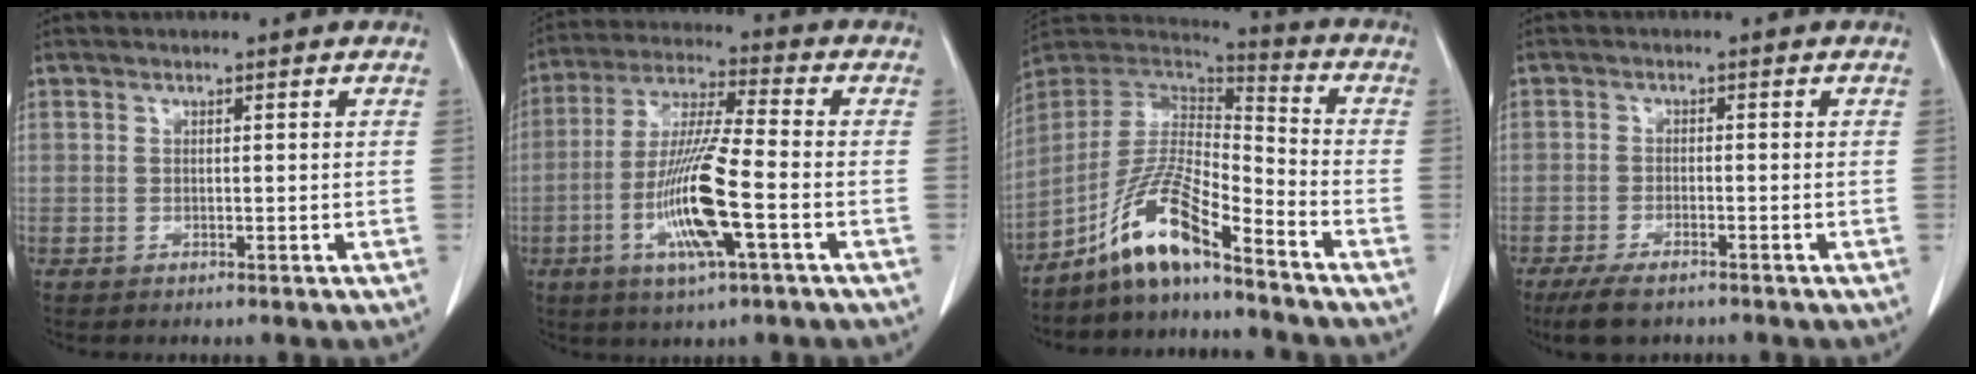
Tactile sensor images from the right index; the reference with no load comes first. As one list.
[{"total": 13.1, "force": [-3.9, 0.7, 12.5], "torque": [-0.250, -0.011, -0.075]}, {"total": 12.2, "force": [-8.7, 1.4, 8.3], "torque": [-0.170, 0.009, -0.165]}, {"total": 5.4, "force": [-4.1, 1.5, 3.2], "torque": [-0.060, -0.010, -0.069]}]